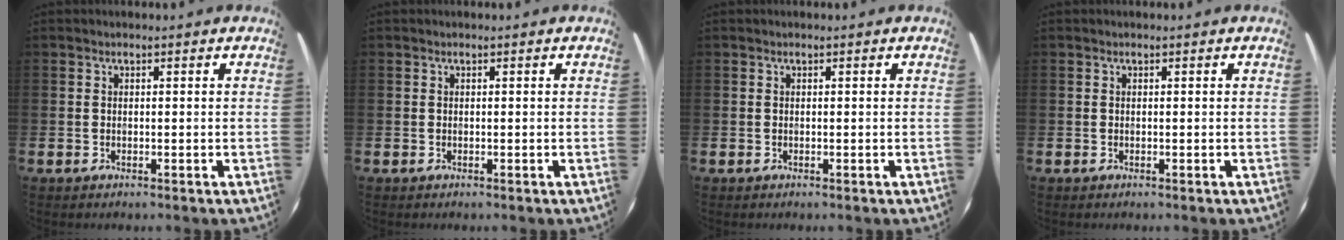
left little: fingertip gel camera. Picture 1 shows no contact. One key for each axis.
{"total": 0.0}
{"total": 0.0}
{"total": 0.0}